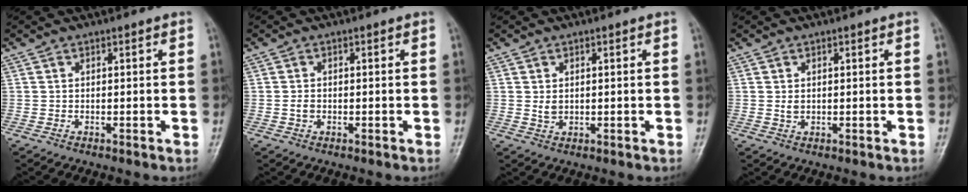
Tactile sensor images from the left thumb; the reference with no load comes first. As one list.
[{"total": 1.5, "force": [-0.2, 1.2, 0.9], "torque": [-0.013, 0.002, -0.005]}, {"total": 2.0, "force": [0.4, 1.5, 1.2], "torque": [-0.014, -0.005, 0.012]}, {"total": 1.4, "force": [0.3, 1.1, 0.8], "torque": [-0.010, -0.002, 0.007]}]